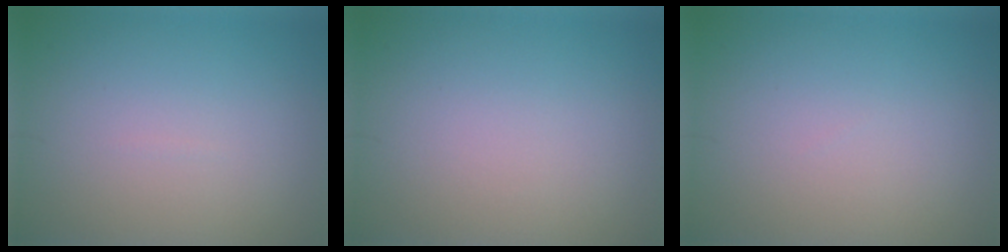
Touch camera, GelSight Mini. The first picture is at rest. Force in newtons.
{"total": 0.0}
{"total": 0.0}